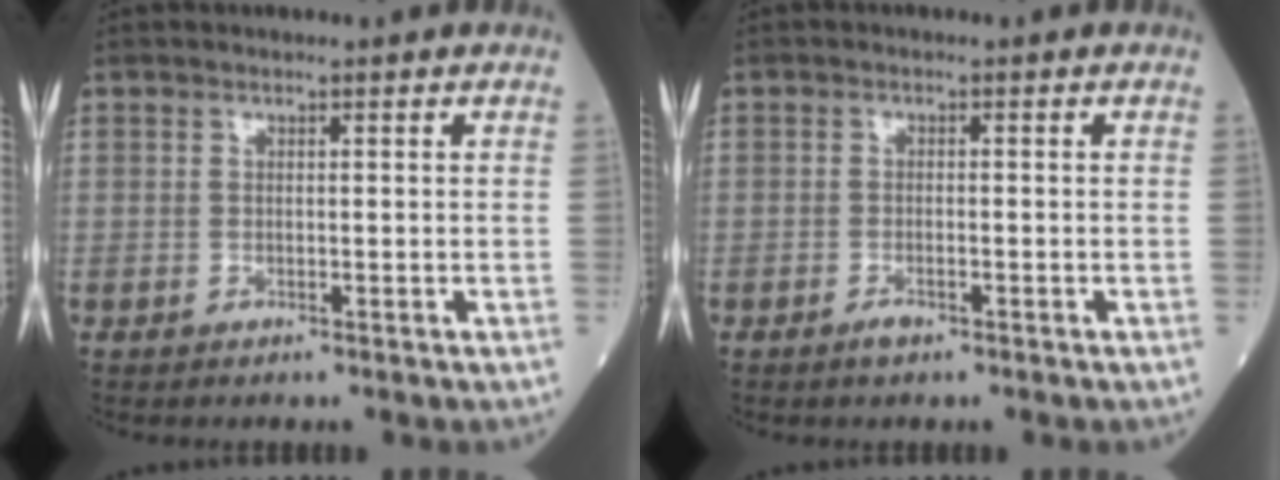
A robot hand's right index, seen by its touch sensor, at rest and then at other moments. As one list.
[{"total": 1.4, "force": [-0.7, 0.7, 0.9], "torque": [-0.015, -0.001, -0.005]}]